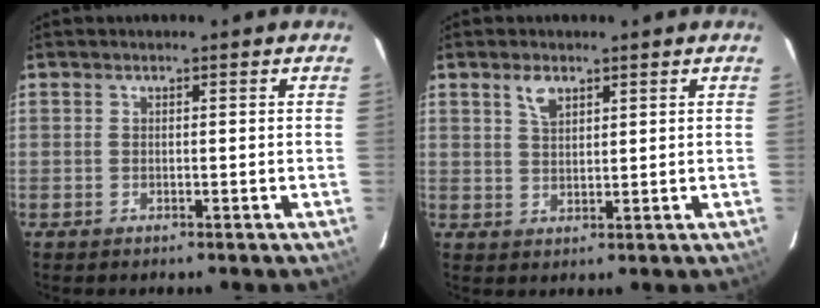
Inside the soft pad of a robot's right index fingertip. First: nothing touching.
{"total": 3.4, "force": [2.2, 1.6, 2.0], "torque": [-0.036, 0.004, 0.042]}